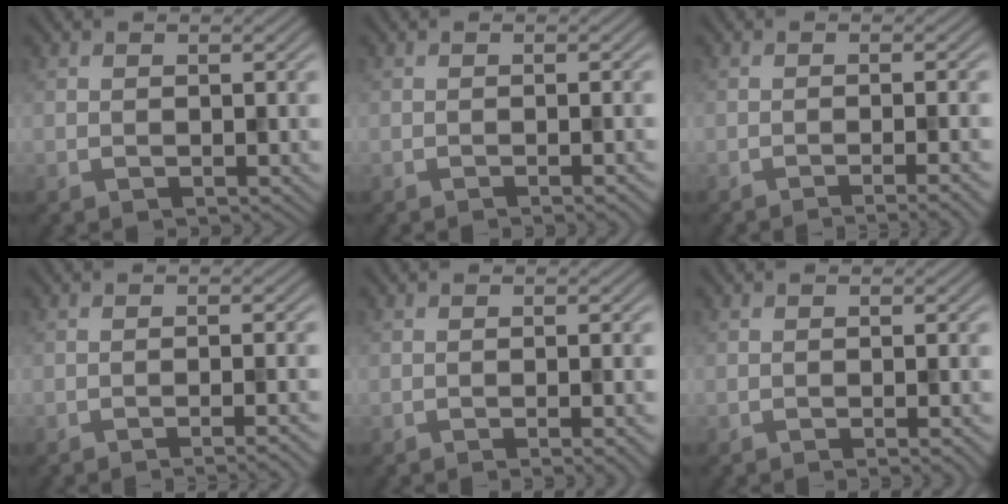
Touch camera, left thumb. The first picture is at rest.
{"total": 1.4, "force": [-0.5, 0.3, 1.3], "torque": [-0.010, 0.002, -0.012]}
{"total": 3.9, "force": [-2.0, 0.7, 3.3], "torque": [-0.041, 0.007, -0.039]}
{"total": 3.4, "force": [-2.0, 0.5, 2.7], "torque": [-0.031, 0.007, -0.041]}
{"total": 2.5, "force": [-0.9, 0.6, 2.3], "torque": [-0.025, 0.002, -0.019]}
{"total": 1.7, "force": [-0.6, 0.4, 1.5], "torque": [-0.014, 0.001, -0.014]}